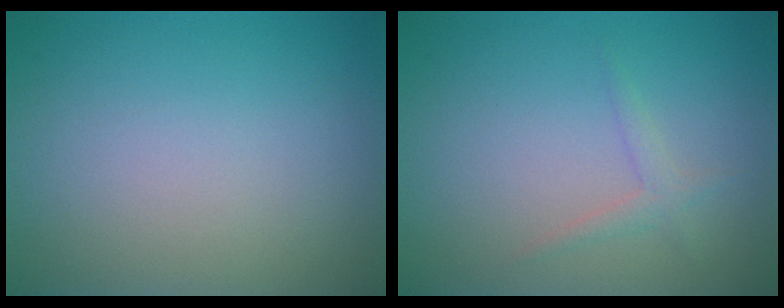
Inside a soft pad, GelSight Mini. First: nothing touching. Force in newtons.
{"total": 1.2, "press": 1.1, "slide": 0.1}